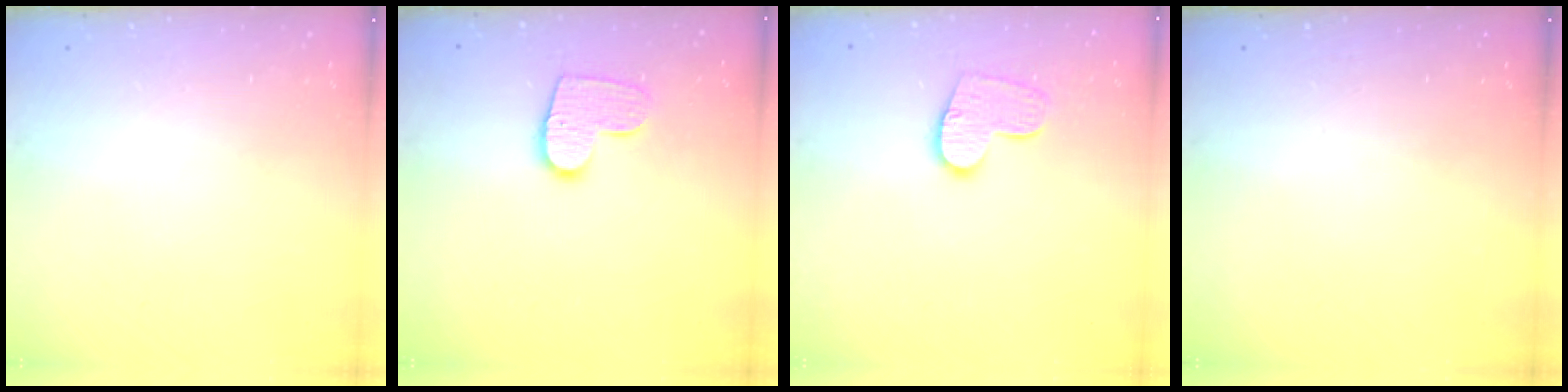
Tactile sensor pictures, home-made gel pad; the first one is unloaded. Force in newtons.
{"total": 10.9, "press": 10.9, "slide": 0.5}
{"total": 10.4, "press": 10.4, "slide": 0.7}
{"total": 0.0}